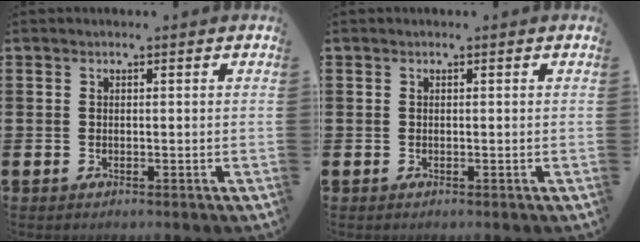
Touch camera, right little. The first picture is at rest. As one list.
[{"total": 0.0}]